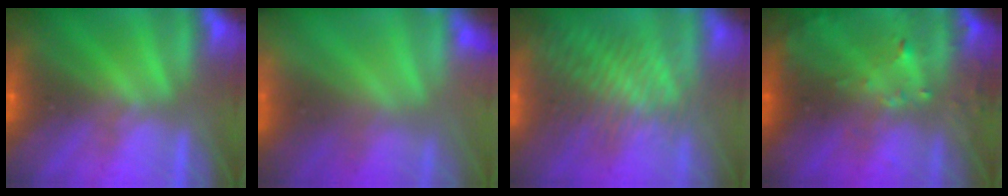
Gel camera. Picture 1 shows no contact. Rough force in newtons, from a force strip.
{"total": 8.5}
{"total": 3.4}
{"total": 7.0}